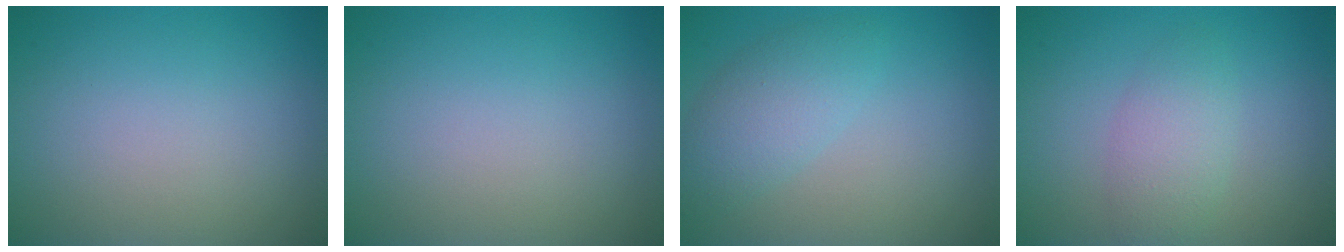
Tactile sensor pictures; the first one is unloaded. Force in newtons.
{"total": 0.0}
{"total": 3.3, "press": 3.3, "slide": 0.1}
{"total": 2.8, "press": 2.8, "slide": 0.2}